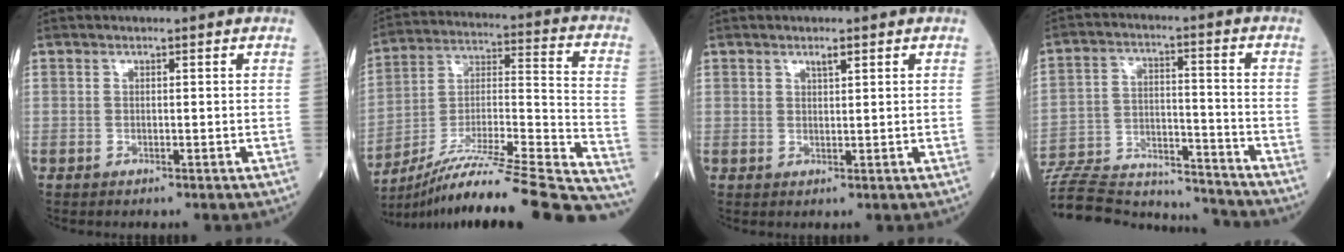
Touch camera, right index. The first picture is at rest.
{"total": 30.3, "force": [-26.3, 0.7, 15.1], "torque": [-0.177, -0.020, -0.402]}
{"total": 1.5, "force": [1.1, 0.4, 0.9], "torque": [-0.018, 0.000, 0.021]}
{"total": 21.4, "force": [-20.4, 3.7, 5.3], "torque": [-0.137, 0.006, -0.313]}